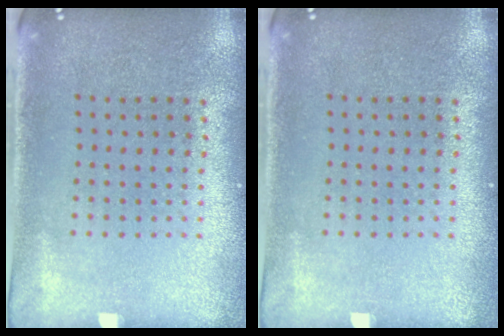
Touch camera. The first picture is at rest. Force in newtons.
{"total": 0.0}